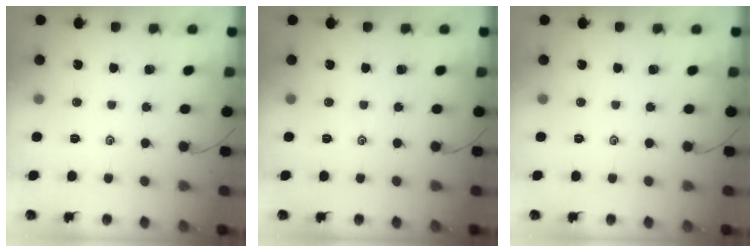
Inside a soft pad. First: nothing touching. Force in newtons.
{"total": 0.0}
{"total": 0.0}